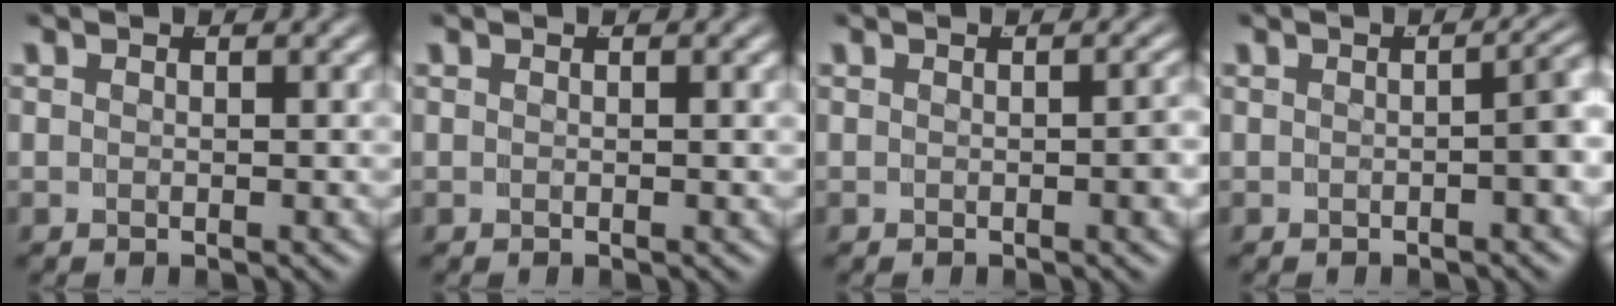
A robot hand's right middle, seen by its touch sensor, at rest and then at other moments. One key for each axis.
{"total": 0.0}
{"total": 1.0, "fx": -0.4, "fy": 0.1, "fz": 1.0, "tx": -0.009, "ty": 0.003, "tz": -0.007}
{"total": 3.0, "fx": -0.7, "fy": 0.7, "fz": 2.8, "tx": -0.024, "ty": 0.007, "tz": -0.011}